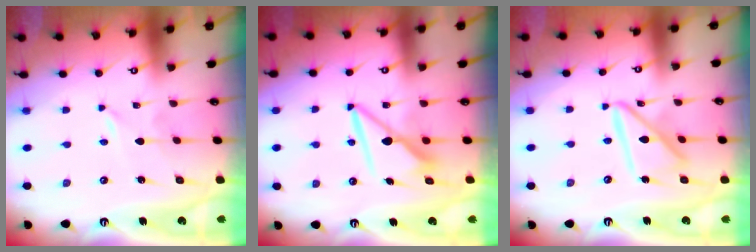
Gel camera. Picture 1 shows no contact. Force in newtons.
{"total": 7.7, "press": 7.7, "slide": 0.4}
{"total": 14.2, "press": 14.1, "slide": 1.4}